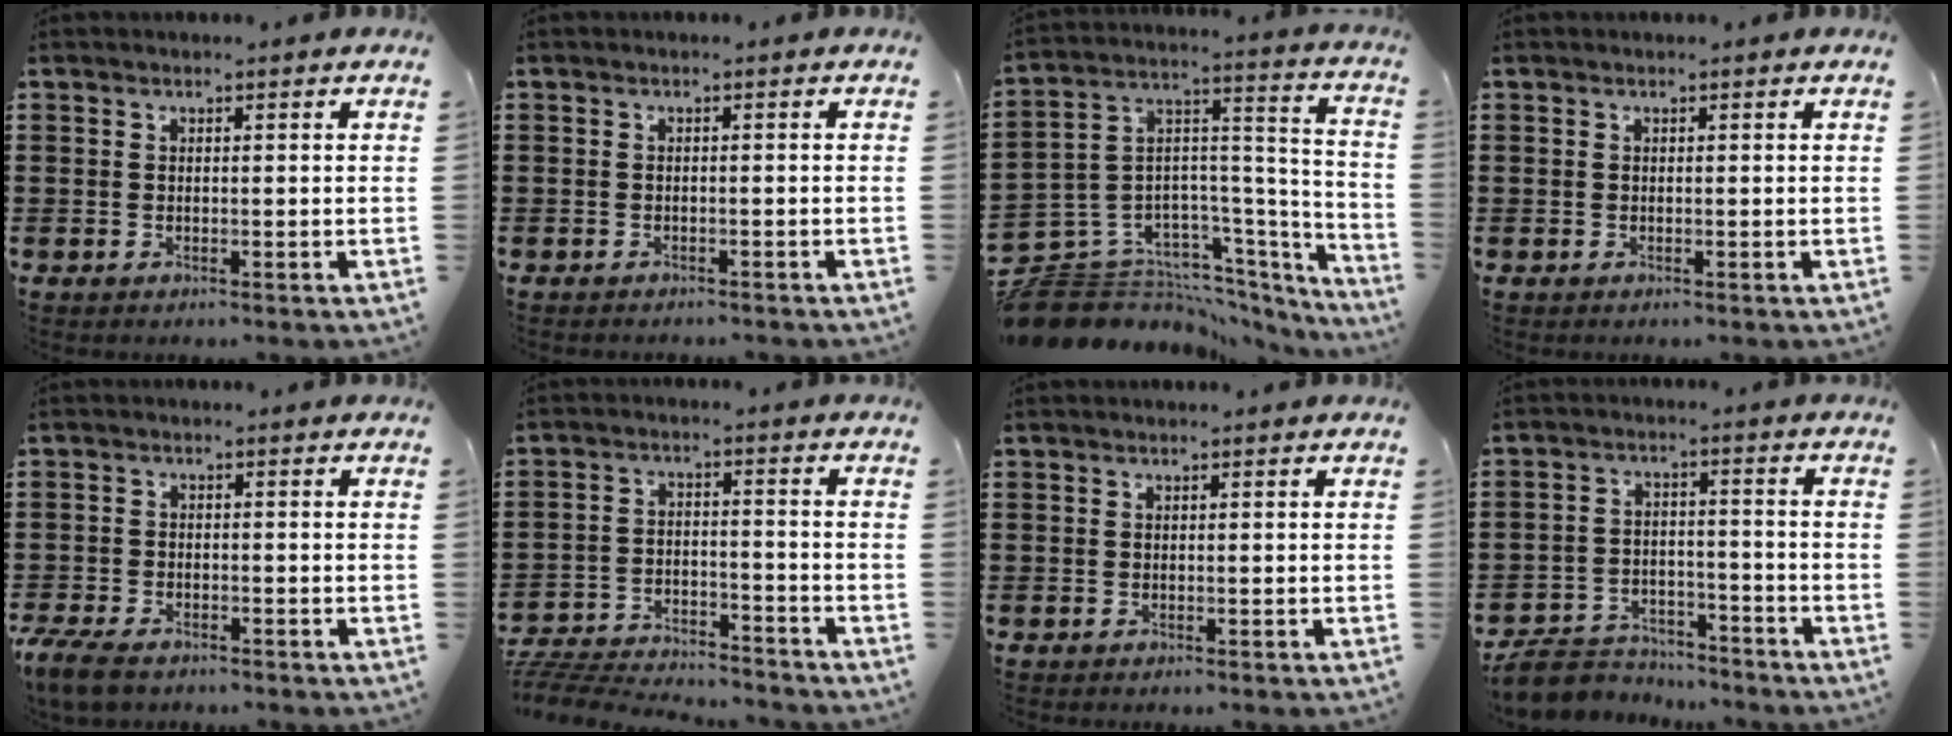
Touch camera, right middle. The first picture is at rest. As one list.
[{"total": 0.6, "force": [-0.6, 0.0, 0.0], "torque": [0.000, -0.001, -0.013]}, {"total": 7.5, "force": [-6.3, 4.0, 0.5], "torque": [-0.030, -0.010, -0.121]}, {"total": 0.0}, {"total": 3.4, "force": [-2.9, 1.0, 1.5], "torque": [-0.055, -0.007, -0.065]}, {"total": 5.9, "force": [-5.8, 0.6, 0.7], "torque": [-0.022, 0.005, -0.121]}, {"total": 0.0}, {"total": 6.5, "force": [-6.2, 1.6, 0.8], "torque": [-0.029, 0.012, -0.126]}]